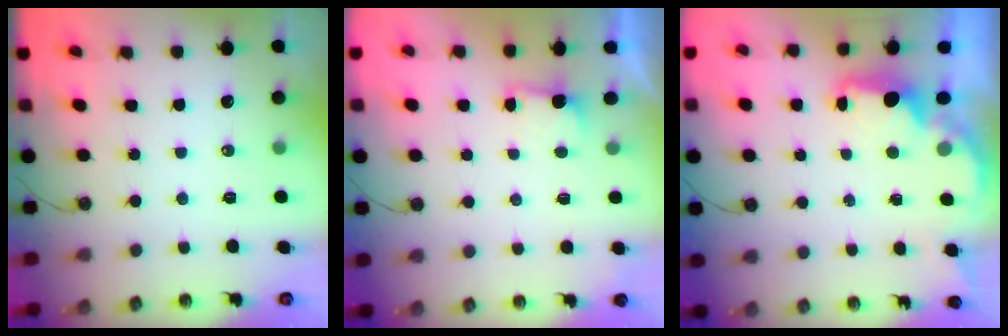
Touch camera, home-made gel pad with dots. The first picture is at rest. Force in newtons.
{"total": 2.1, "press": 1.9, "slide": 0.8}
{"total": 2.4, "press": 2.2, "slide": 0.8}